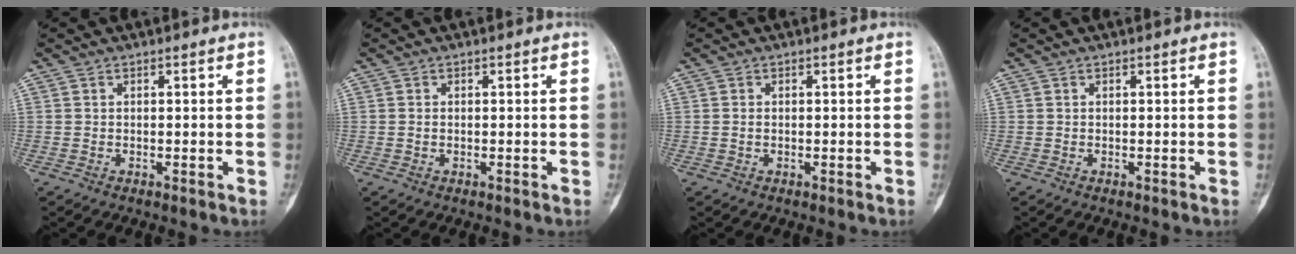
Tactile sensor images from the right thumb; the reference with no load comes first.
{"total": 0.5, "force": [-0.1, 0.4, 0.4], "torque": [-0.009, 0.001, -0.001]}
{"total": 0.7, "force": [-0.1, 0.5, 0.5], "torque": [-0.011, 0.000, -0.002]}
{"total": 0.0}